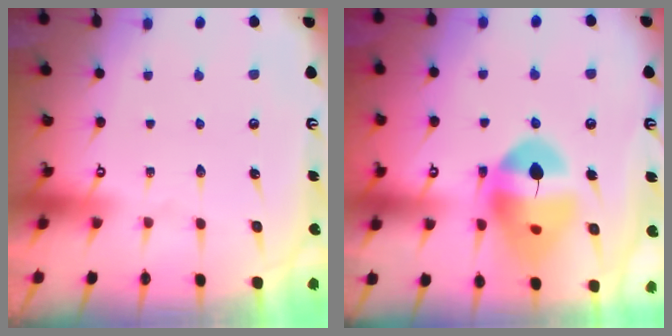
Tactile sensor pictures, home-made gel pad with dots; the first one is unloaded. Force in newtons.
{"total": 14.0, "press": 13.9, "slide": 1.5}